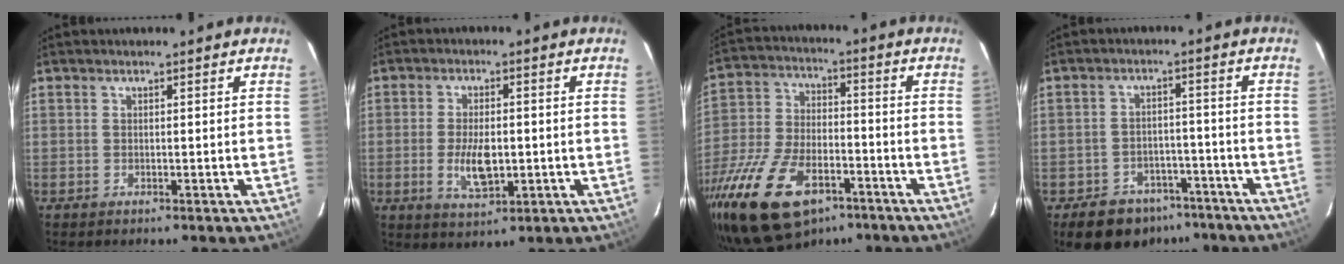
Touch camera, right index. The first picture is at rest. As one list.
[{"total": 7.2, "force": [-1.3, 3.6, 6.2], "torque": [-0.119, -0.011, -0.018]}, {"total": 23.4, "force": [-13.7, 12.3, 14.5], "torque": [-0.322, -0.030, -0.234]}, {"total": 12.0, "force": [-8.4, 7.5, 4.1], "torque": [-0.098, 0.018, -0.105]}]